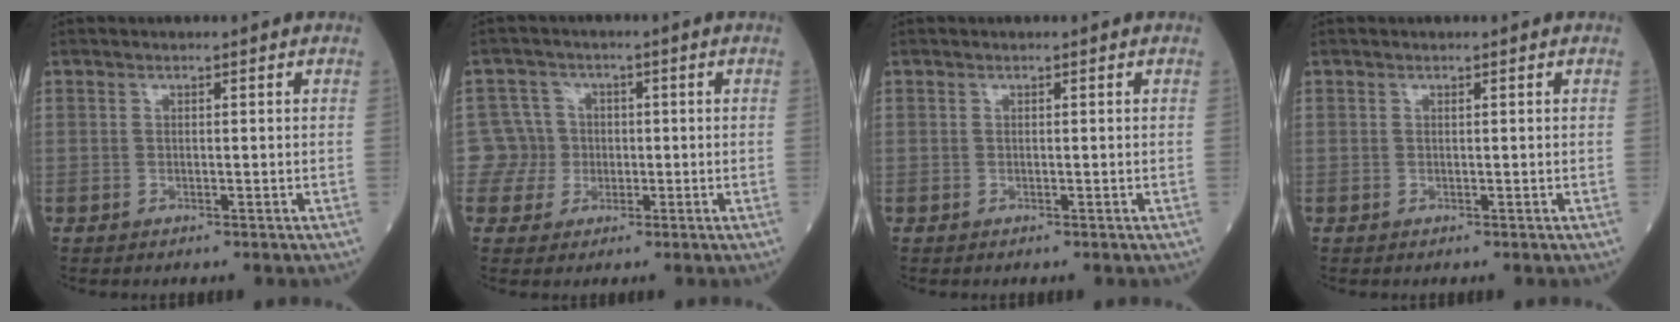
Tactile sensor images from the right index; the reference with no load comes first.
{"total": 4.7, "force": [-0.3, 4.7, -0.3], "torque": [0.018, 0.014, -0.007]}
{"total": 0.0}
{"total": 0.0}